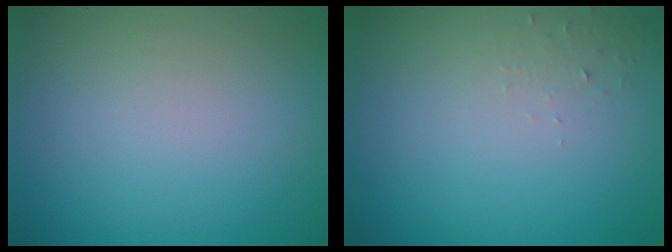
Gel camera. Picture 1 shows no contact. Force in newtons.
{"total": 1.0, "press": 0.9, "slide": 0.1}